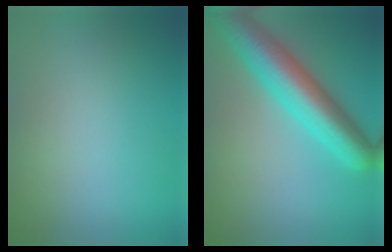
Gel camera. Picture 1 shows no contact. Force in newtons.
{"total": 7.5, "press": 7.5, "slide": 0.3}